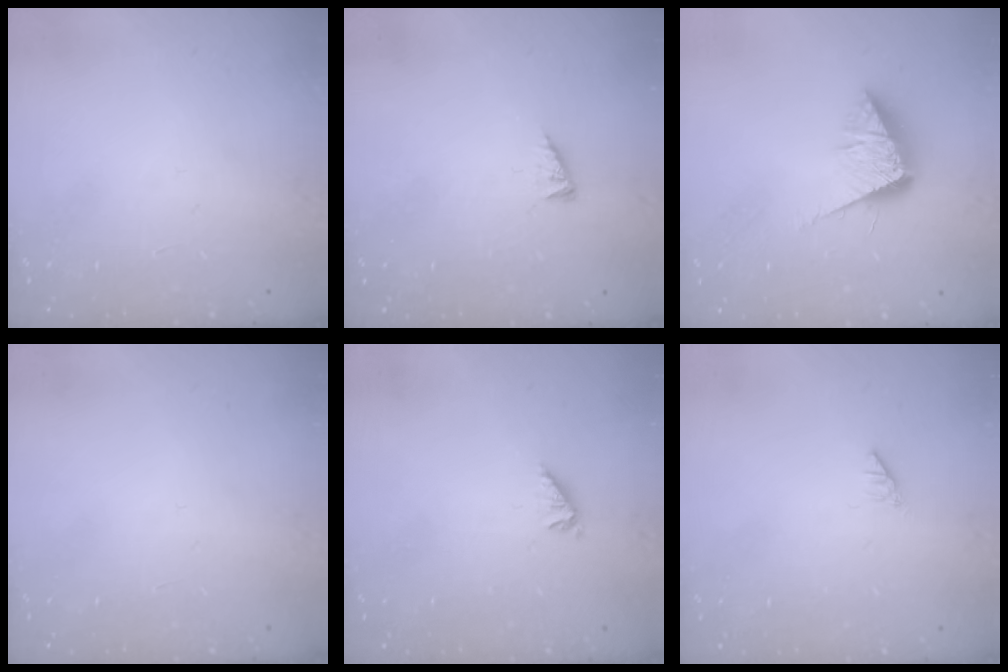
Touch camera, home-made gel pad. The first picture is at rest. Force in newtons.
{"total": 2.8, "press": 2.8, "slide": 0.3}
{"total": 10.5, "press": 10.5, "slide": 0.4}
{"total": 0.0}
{"total": 1.9, "press": 1.9, "slide": 0.4}
{"total": 0.0}